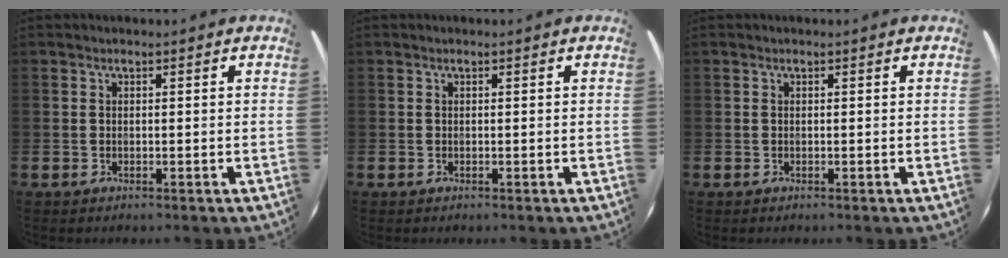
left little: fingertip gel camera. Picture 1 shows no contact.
{"total": 0.0}
{"total": 0.0}